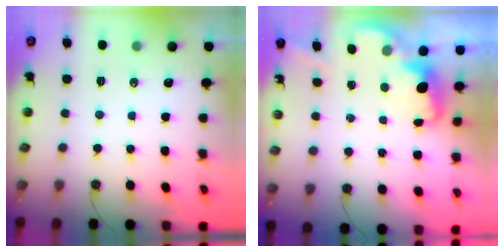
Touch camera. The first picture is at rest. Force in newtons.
{"total": 2.7, "press": 2.6, "slide": 0.8}